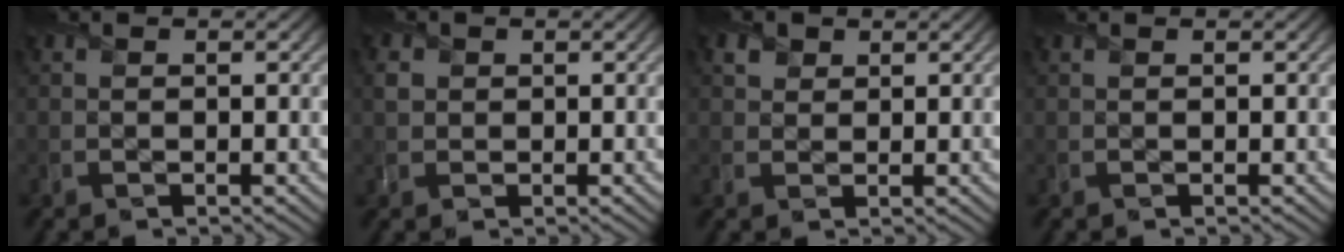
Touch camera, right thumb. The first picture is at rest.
{"total": 1.4, "force": [0.5, 1.2, 0.3], "torque": [-0.012, 0.002, 0.009]}
{"total": 1.7, "force": [1.1, 1.3, 0.0], "torque": [-0.005, -0.002, 0.022]}
{"total": 0.0}